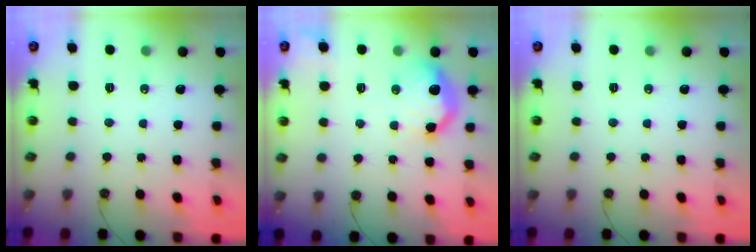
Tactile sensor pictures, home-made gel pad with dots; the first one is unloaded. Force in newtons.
{"total": 13.8, "press": 13.8, "slide": 1.0}
{"total": 0.0}